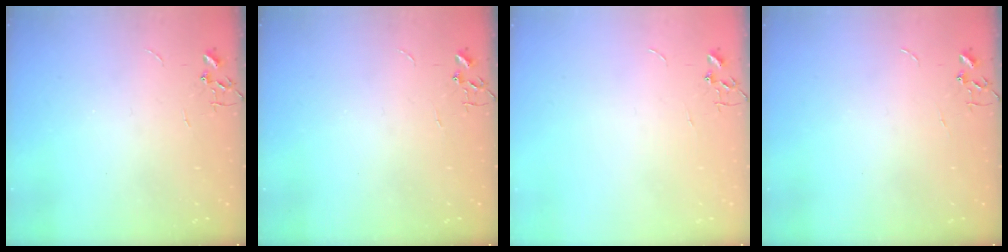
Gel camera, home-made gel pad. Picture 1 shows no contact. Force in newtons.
{"total": 0.0}
{"total": 0.0}
{"total": 0.0}